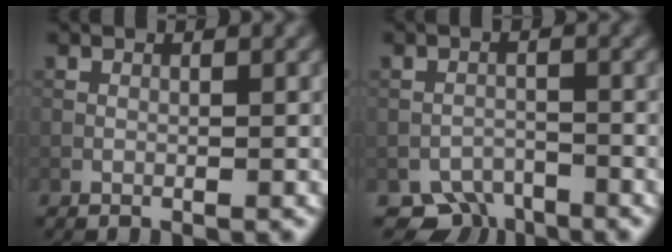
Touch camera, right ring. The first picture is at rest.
{"total": 3.7, "force": [-3.1, 1.6, 0.9], "torque": [-0.011, -0.007, -0.059]}